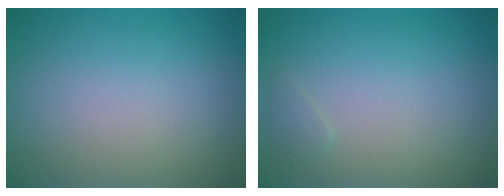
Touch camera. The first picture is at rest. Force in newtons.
{"total": 0.6, "press": 0.6, "slide": 0.0}